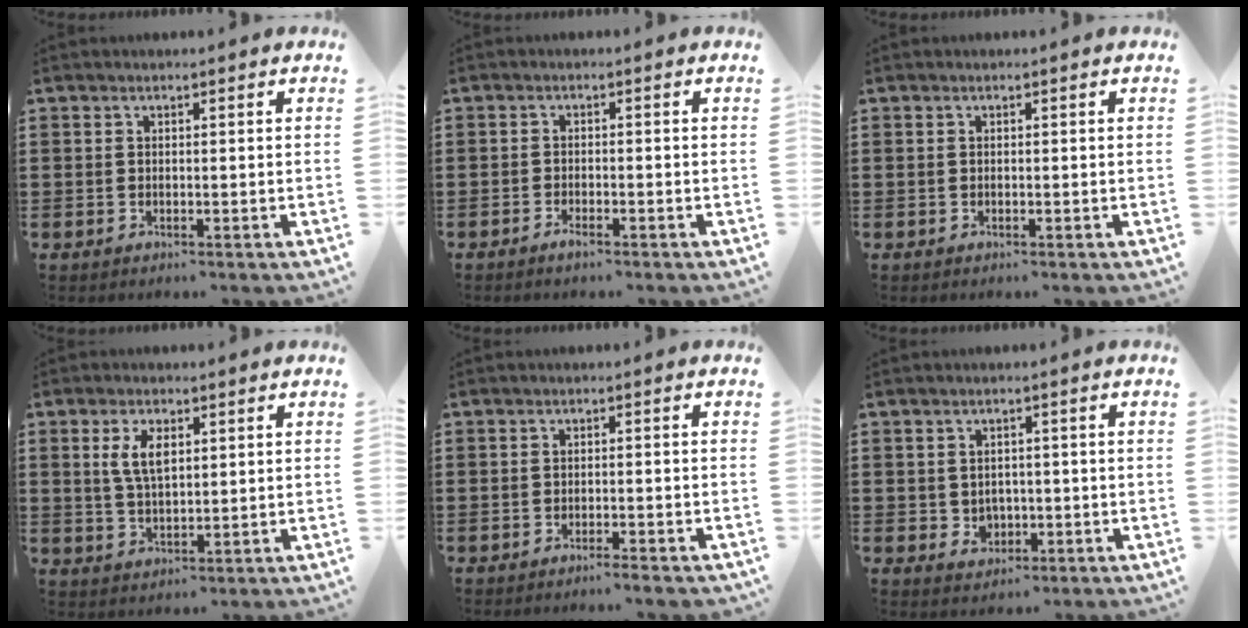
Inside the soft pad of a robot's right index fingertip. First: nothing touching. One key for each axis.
{"total": 1.3, "fx": -1.1, "fy": 0.2, "fz": 0.6, "tx": -0.013, "ty": -0.004, "tz": -0.020}
{"total": 0.0}
{"total": 4.9, "fx": 1.6, "fy": 2.1, "fz": 4.1, "tx": -0.087, "ty": 0.008, "tz": 0.027}
{"total": 1.6, "fx": -1.3, "fy": -0.1, "fz": 0.9, "tx": -0.015, "ty": -0.001, "tz": -0.024}
{"total": 2.1, "fx": 0.1, "fy": 2.0, "fz": 0.7, "tx": -0.013, "ty": 0.005, "tz": -0.004}